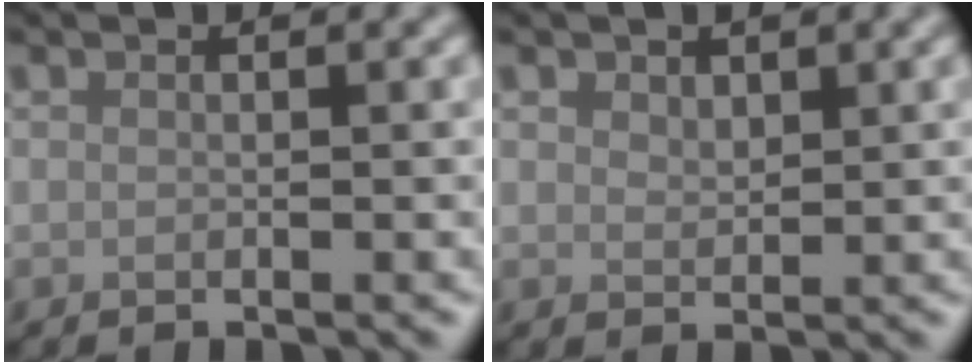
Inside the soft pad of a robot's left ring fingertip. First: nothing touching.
{"total": 1.3, "force": [0.9, 0.8, 0.5], "torque": [-0.010, -0.002, 0.017]}